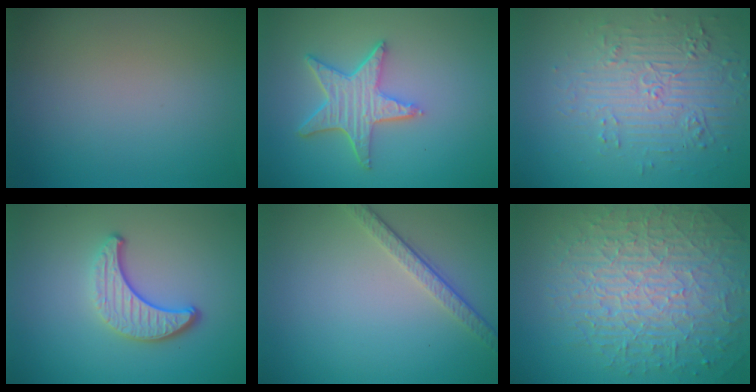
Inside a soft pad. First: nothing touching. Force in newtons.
{"total": 5.1, "press": 4.1, "slide": 3.1}
{"total": 4.2, "press": 3.7, "slide": 2.0}
{"total": 4.0, "press": 2.9, "slide": 2.7}
{"total": 3.1, "press": 2.3, "slide": 2.1}
{"total": 9.7, "press": 6.3, "slide": 7.4}